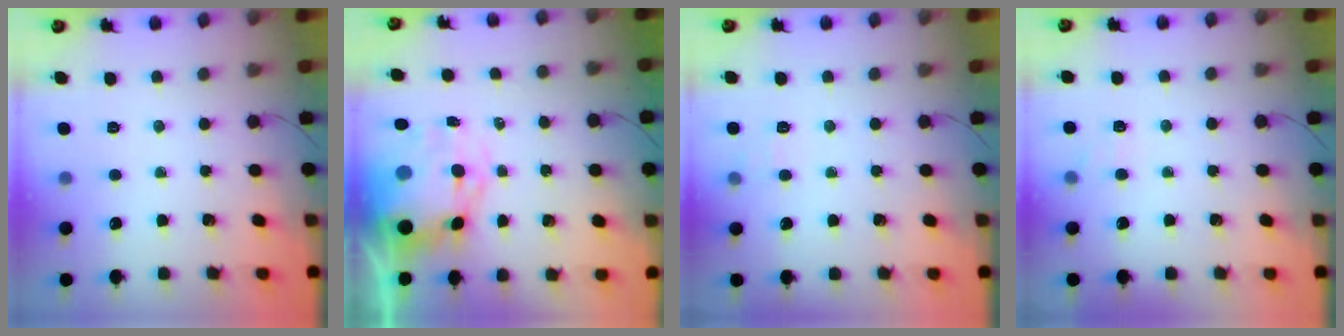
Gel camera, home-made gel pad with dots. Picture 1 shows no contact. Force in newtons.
{"total": 10.1, "press": 9.7, "slide": 2.9}
{"total": 4.9, "press": 4.7, "slide": 1.6}
{"total": 4.8, "press": 4.6, "slide": 1.3}